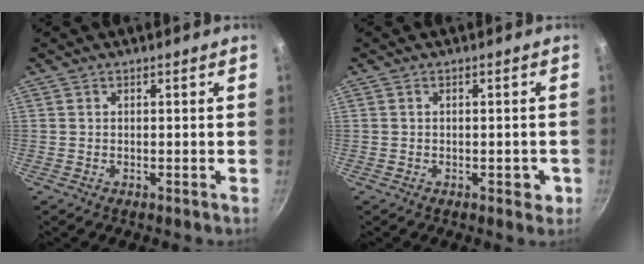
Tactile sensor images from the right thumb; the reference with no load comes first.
{"total": 2.6, "force": [-0.8, 1.5, 2.0], "torque": [-0.006, 0.010, -0.009]}